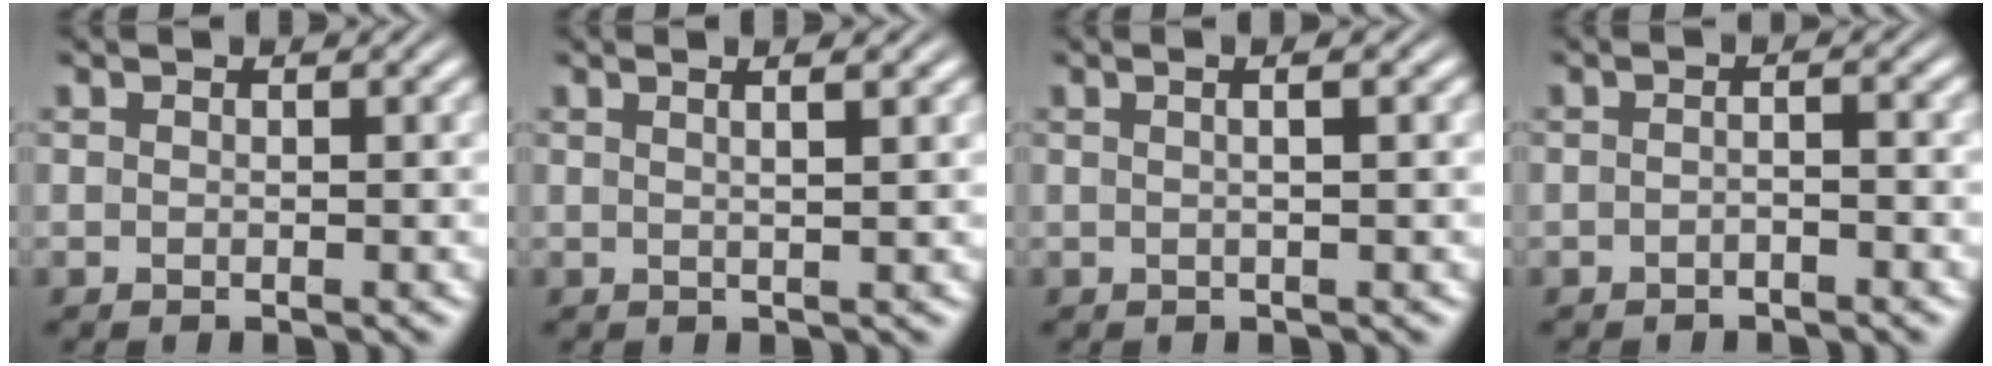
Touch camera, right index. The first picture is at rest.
{"total": 1.7, "force": [0.9, -0.3, 1.5], "torque": [-0.019, 0.002, 0.016]}
{"total": 1.7, "force": [0.2, -0.1, 1.6], "torque": [-0.020, 0.007, 0.000]}
{"total": 1.2, "force": [-1.0, 0.2, 0.7], "torque": [-0.008, 0.003, -0.022]}